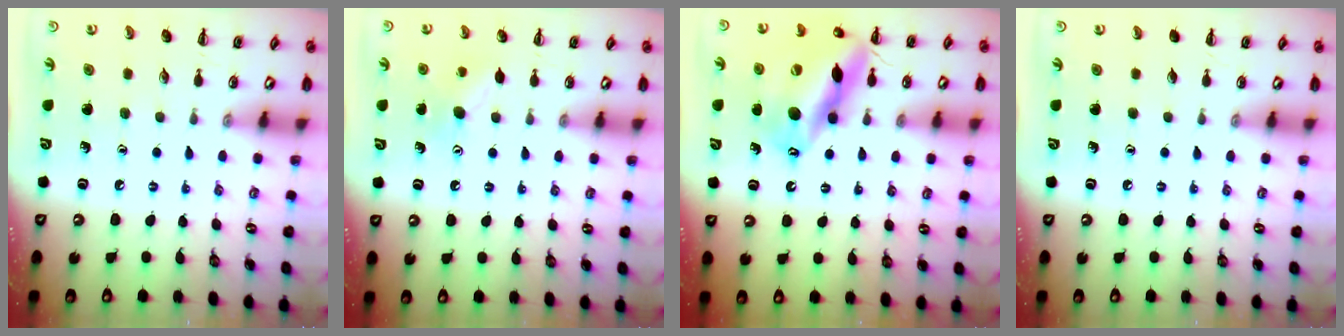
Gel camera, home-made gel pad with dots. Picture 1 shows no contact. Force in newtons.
{"total": 7.3, "press": 7.1, "slide": 1.6}
{"total": 16.8, "press": 16.6, "slide": 2.8}
{"total": 0.0}